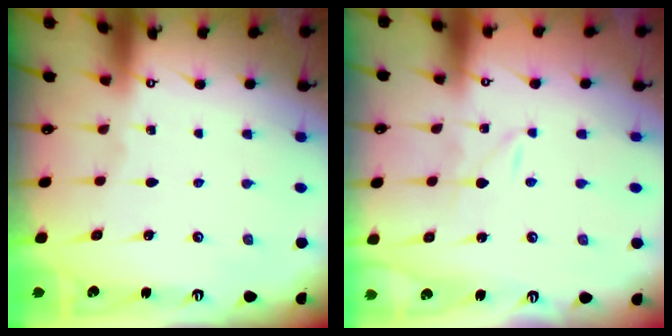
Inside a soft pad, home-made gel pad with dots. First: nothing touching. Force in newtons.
{"total": 1.2, "press": 1.2, "slide": 0.1}